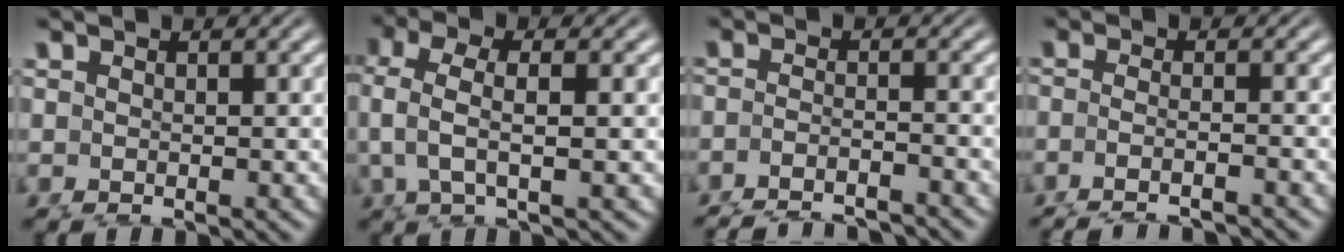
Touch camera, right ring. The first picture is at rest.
{"total": 4.4, "force": [2.4, 1.8, 3.2], "torque": [-0.075, 0.006, 0.039]}
{"total": 3.5, "force": [-3.2, 1.0, 1.1], "torque": [-0.030, -0.019, -0.040]}
{"total": 2.6, "force": [-2.0, 0.7, 1.5], "torque": [-0.051, -0.020, -0.019]}